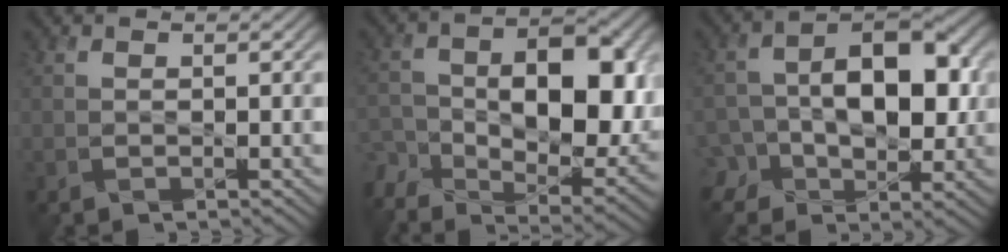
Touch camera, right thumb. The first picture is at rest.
{"total": 14.8, "force": [-2.5, 9.0, 11.5], "torque": [-0.191, -0.020, -0.025]}
{"total": 10.7, "force": [-0.9, 7.1, 7.9], "torque": [-0.113, 0.014, -0.024]}